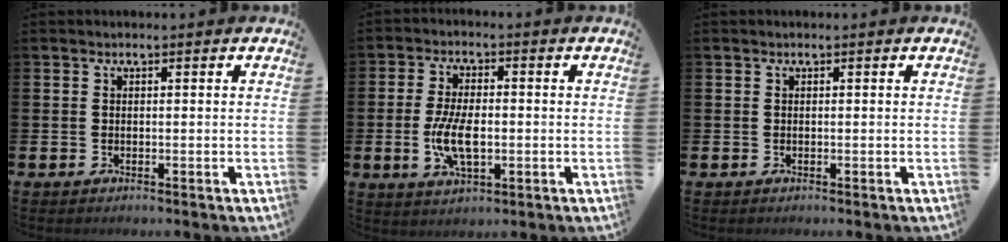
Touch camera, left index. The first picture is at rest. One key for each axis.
{"total": 6.6, "fx": -0.8, "fy": 3.0, "fz": 5.8, "tx": -0.118, "ty": -0.003, "tz": -0.019}
{"total": 0.0}